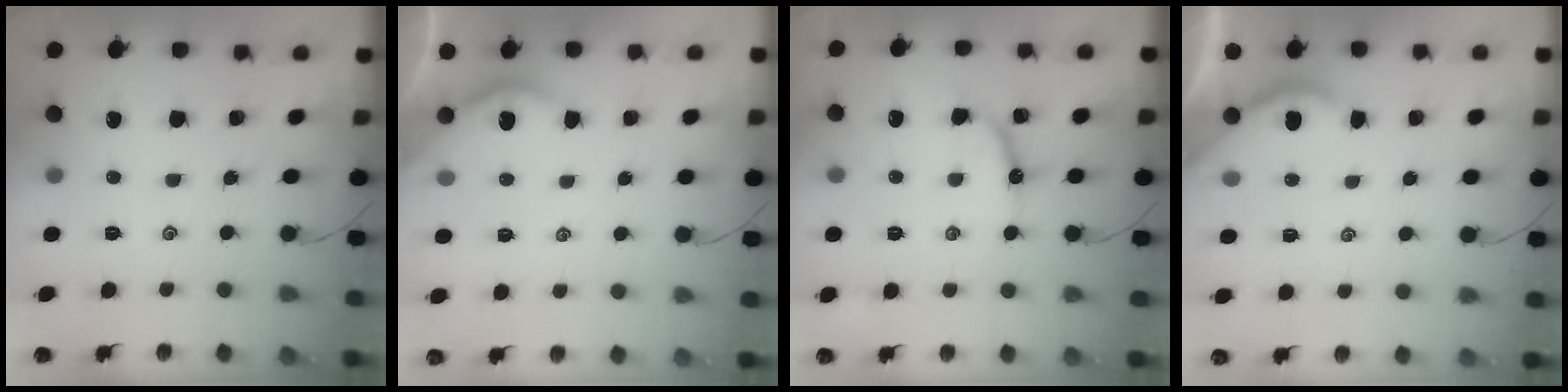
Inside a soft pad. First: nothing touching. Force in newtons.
{"total": 2.7, "press": 2.7, "slide": 0.2}
{"total": 10.5, "press": 10.4, "slide": 0.8}
{"total": 2.3, "press": 2.2, "slide": 0.3}